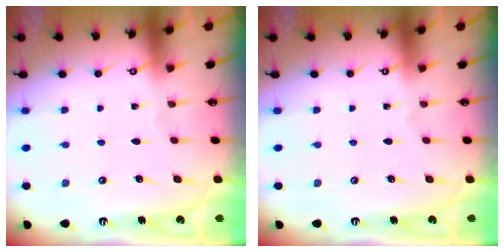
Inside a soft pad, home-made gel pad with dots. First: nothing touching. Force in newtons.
{"total": 0.0}